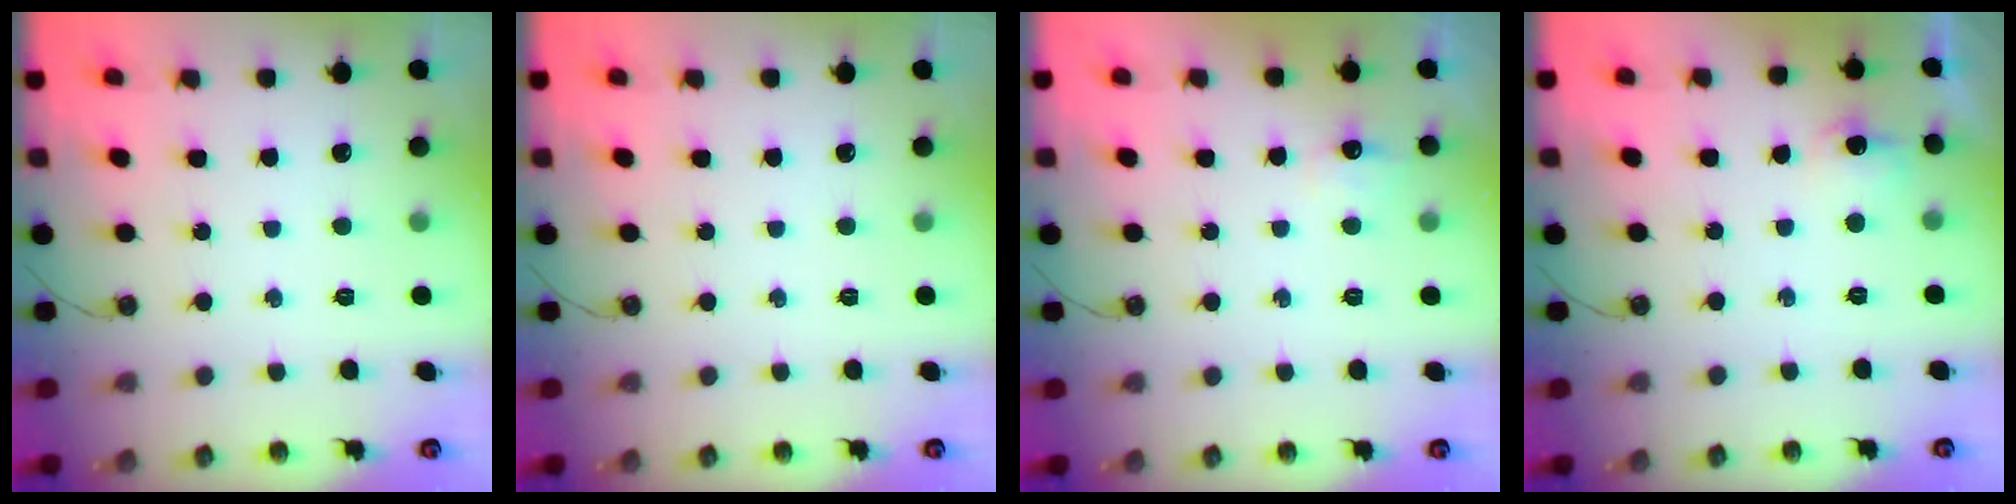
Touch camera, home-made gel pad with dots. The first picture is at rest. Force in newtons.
{"total": 0.0}
{"total": 5.0, "press": 4.9, "slide": 0.8}
{"total": 7.2, "press": 7.1, "slide": 1.0}